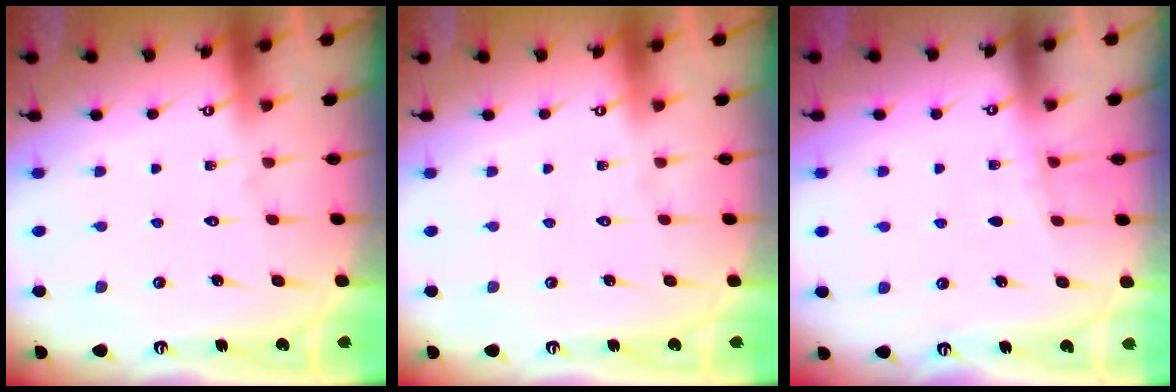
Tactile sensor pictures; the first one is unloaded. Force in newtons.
{"total": 0.0}
{"total": 3.0, "press": 2.9, "slide": 0.4}